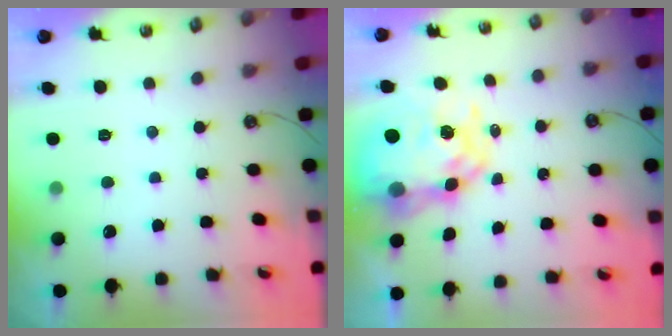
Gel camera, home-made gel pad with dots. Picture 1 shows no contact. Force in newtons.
{"total": 13.2, "press": 13.2, "slide": 1.0}